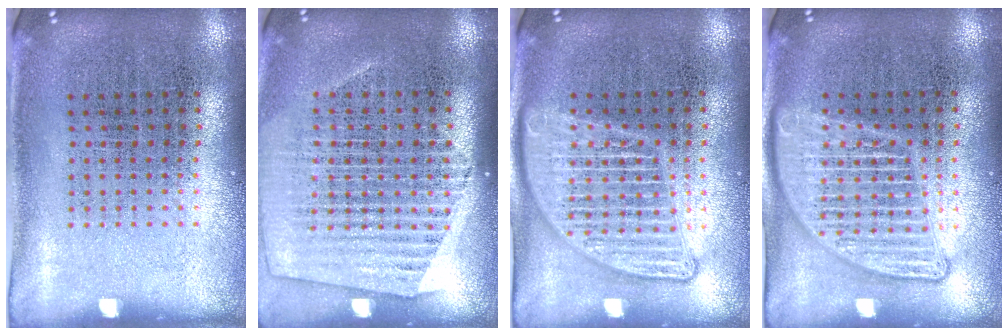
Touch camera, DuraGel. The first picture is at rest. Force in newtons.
{"total": 1.5, "press": 1.3, "slide": 0.6}
{"total": 2.8, "press": 2.8, "slide": 0.3}
{"total": 2.7, "press": 2.7, "slide": 0.2}